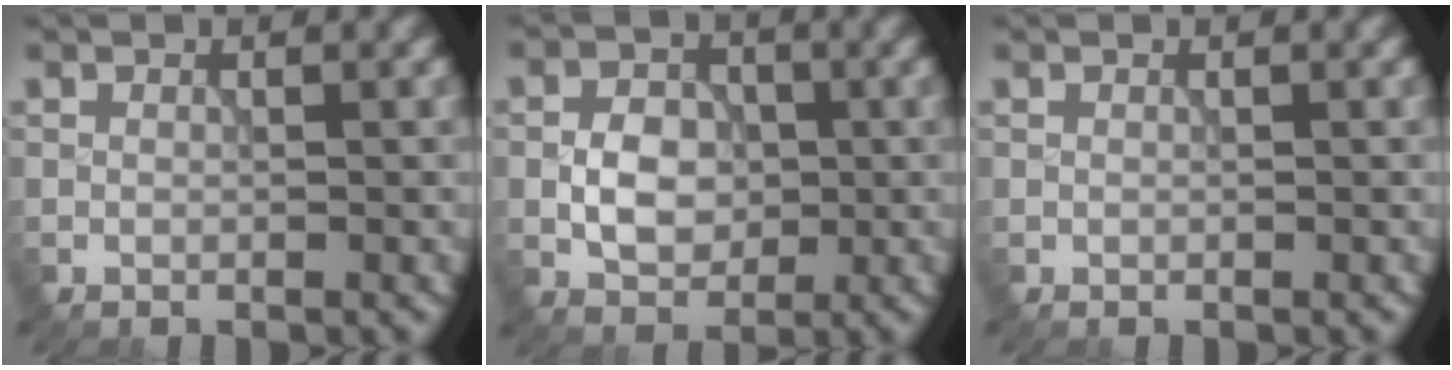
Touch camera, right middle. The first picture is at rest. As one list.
[{"total": 4.0, "force": [-0.5, 3.0, 2.7], "torque": [-0.043, 0.003, -0.011]}, {"total": 0.0}]